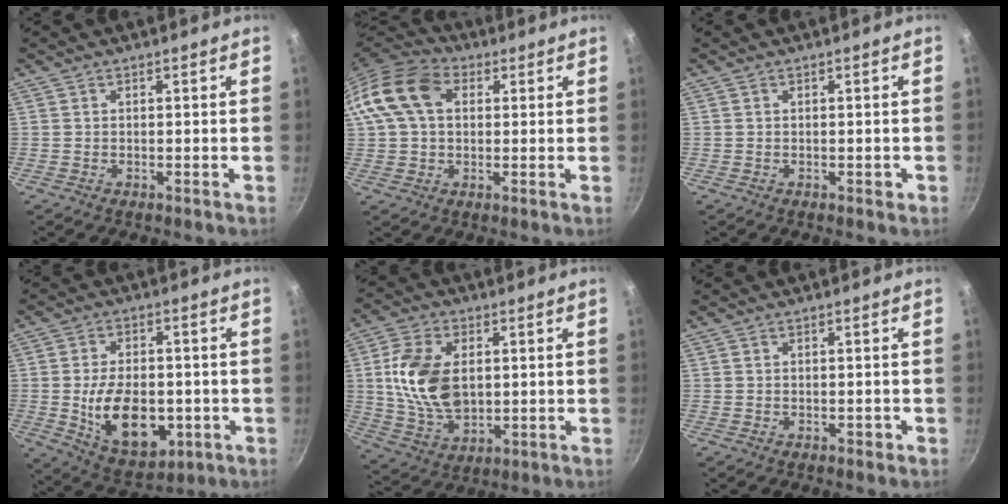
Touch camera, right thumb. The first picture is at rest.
{"total": 13.6, "force": [3.3, 9.5, 9.1], "torque": [-0.159, 0.023, 0.043]}
{"total": 0.8, "force": [-0.2, 0.6, 0.6], "torque": [-0.001, 0.002, -0.002]}
{"total": 15.0, "force": [-2.6, 9.2, 11.5], "torque": [-0.161, -0.004, -0.025]}
{"total": 12.3, "force": [2.6, 7.3, 9.6], "torque": [-0.180, -0.022, 0.060]}
{"total": 0.7, "force": [-0.3, 0.5, 0.4], "torque": [0.003, 0.005, -0.001]}